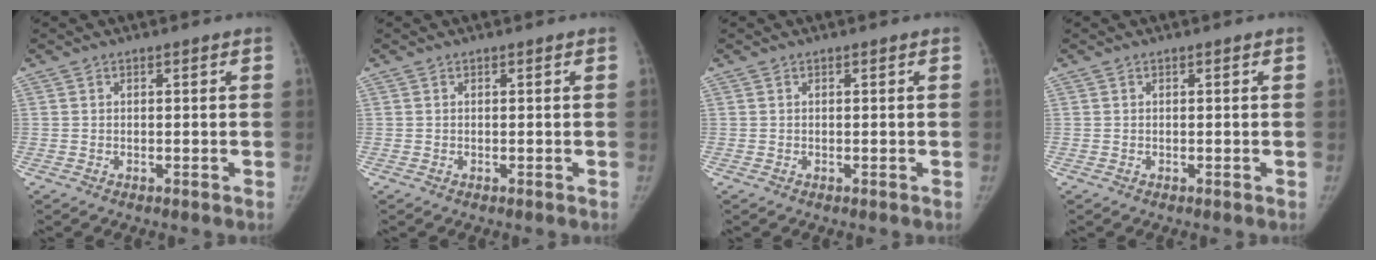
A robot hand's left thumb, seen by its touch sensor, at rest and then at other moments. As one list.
[{"total": 0.0}, {"total": 0.0}, {"total": 0.0}]